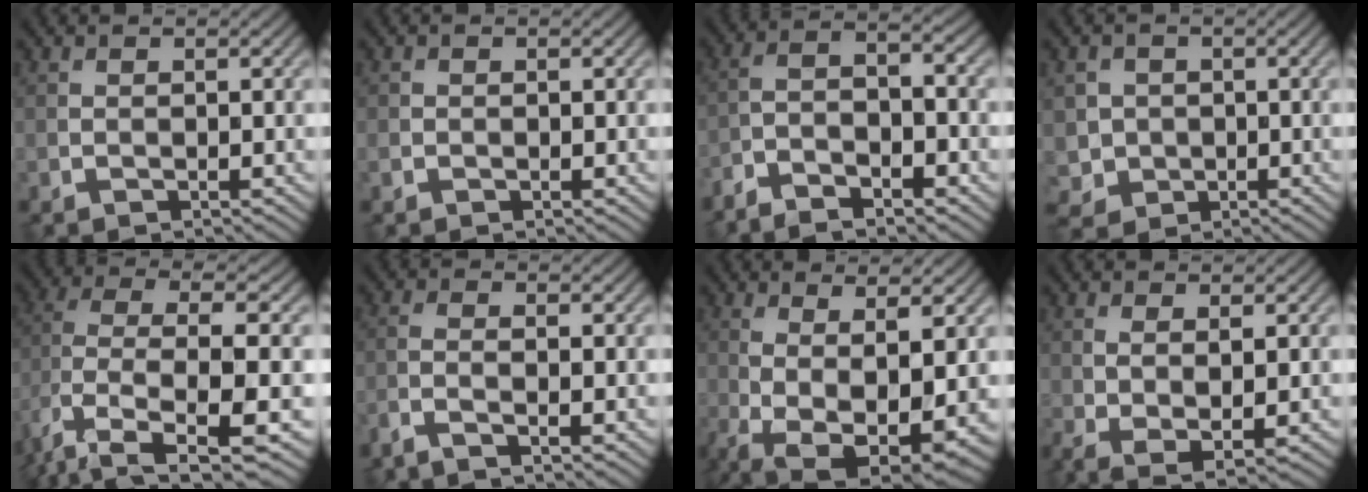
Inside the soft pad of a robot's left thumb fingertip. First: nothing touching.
{"total": 0.6, "force": [-0.2, 0.5, 0.2], "torque": [-0.004, -0.003, -0.005]}
{"total": 6.7, "force": [-4.9, 1.6, 4.3], "torque": [-0.082, -0.004, -0.096]}
{"total": 3.6, "force": [0.0, 3.5, 0.7], "torque": [-0.022, -0.009, -0.005]}
{"total": 8.6, "force": [-0.5, 4.0, 7.6], "torque": [-0.176, -0.011, -0.011]}
{"total": 2.4, "force": [-1.4, 0.3, 1.9], "torque": [-0.040, 0.001, -0.041]}
{"total": 10.4, "force": [-1.8, 3.9, 9.4], "torque": [-0.178, -0.023, -0.009]}
{"total": 4.1, "force": [-0.1, 1.5, 3.8], "torque": [-0.085, -0.011, 0.005]}